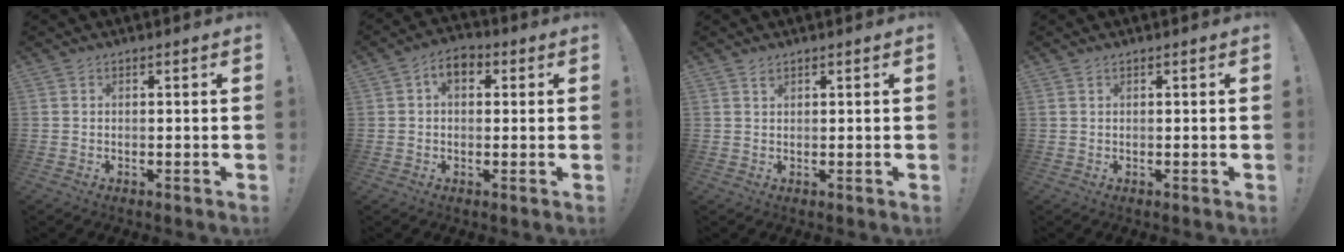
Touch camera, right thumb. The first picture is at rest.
{"total": 5.8, "force": [1.5, 4.1, 3.9], "torque": [-0.056, 0.005, 0.025]}
{"total": 0.8, "force": [0.6, 0.4, 0.3], "torque": [0.000, -0.002, 0.011]}
{"total": 0.6, "force": [0.5, 0.2, 0.1], "torque": [-0.004, 0.001, 0.010]}